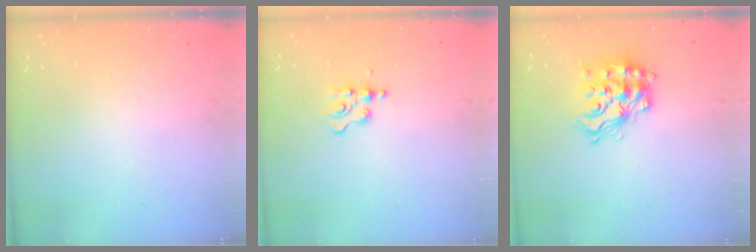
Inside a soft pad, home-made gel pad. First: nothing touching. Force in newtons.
{"total": 2.6, "press": 2.6, "slide": 0.3}
{"total": 15.7, "press": 15.6, "slide": 0.7}